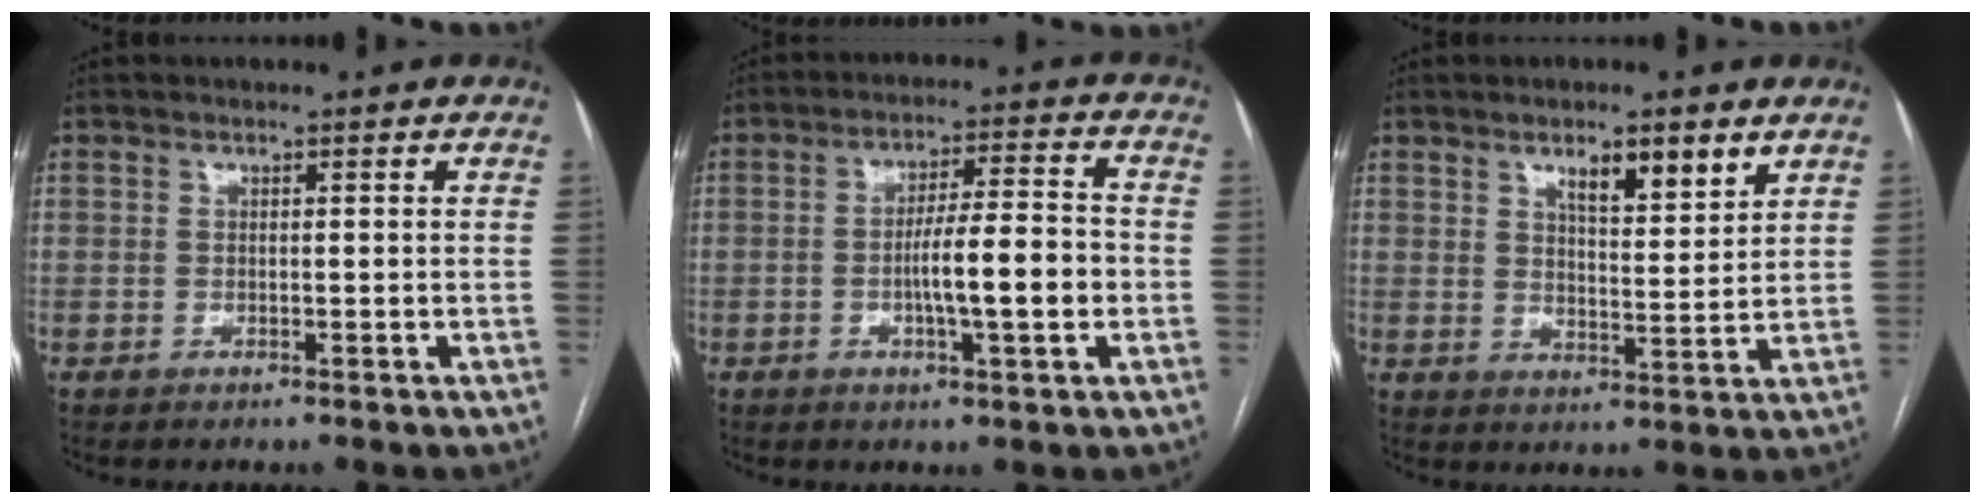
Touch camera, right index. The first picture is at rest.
{"total": 8.9, "force": [-1.6, 1.1, 8.7], "torque": [-0.140, 0.012, -0.026]}
{"total": 6.5, "force": [4.2, 1.5, 4.7], "torque": [-0.077, -0.005, 0.065]}